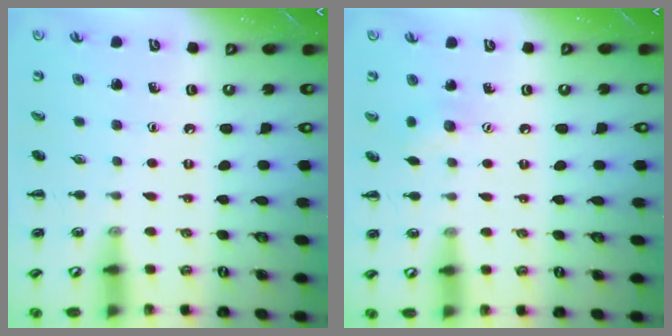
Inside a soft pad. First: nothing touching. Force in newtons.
{"total": 5.8, "press": 5.7, "slide": 0.7}